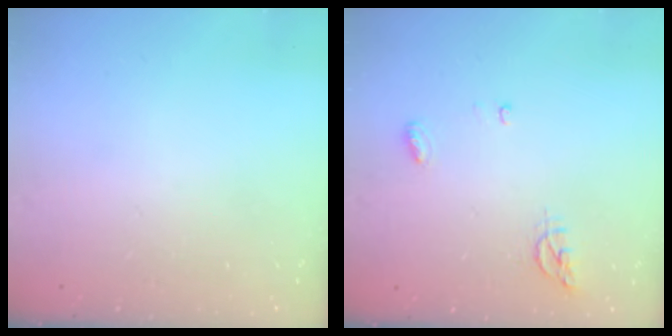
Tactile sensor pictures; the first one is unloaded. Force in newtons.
{"total": 4.9, "press": 4.9, "slide": 0.6}